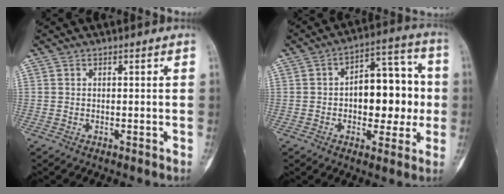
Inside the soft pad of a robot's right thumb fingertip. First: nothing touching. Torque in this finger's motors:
{"motor_torque": [1.55, 1.55, 0.20, -0.07, 0.07]}